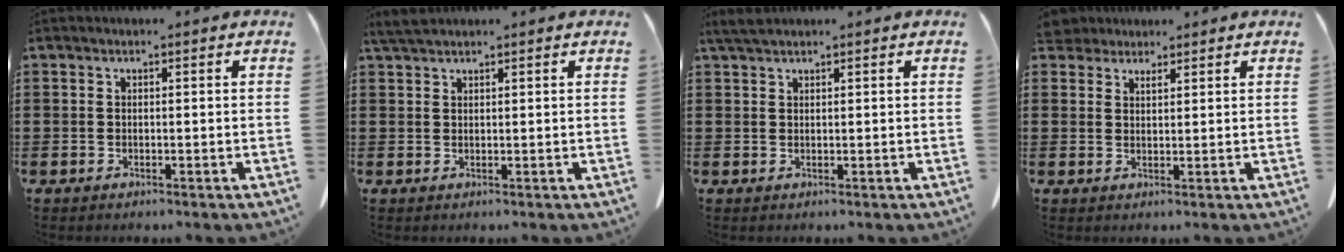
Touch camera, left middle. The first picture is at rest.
{"total": 2.2, "force": [1.8, 0.3, 1.2], "torque": [-0.028, 0.000, 0.036]}
{"total": 1.8, "force": [1.4, 0.2, 1.0], "torque": [-0.024, -0.001, 0.028]}
{"total": 2.9, "force": [2.7, 0.9, 0.5], "torque": [-0.018, -0.001, 0.053]}